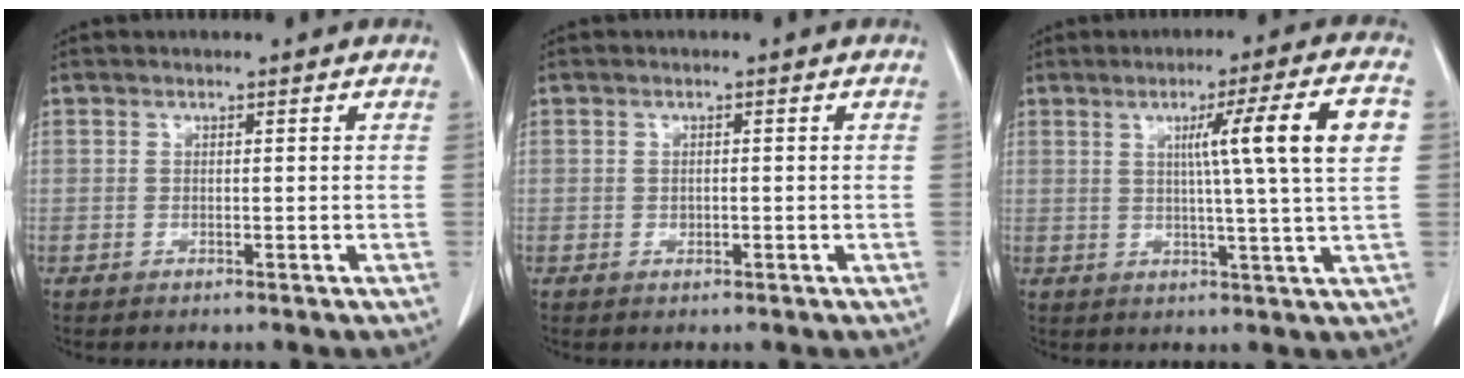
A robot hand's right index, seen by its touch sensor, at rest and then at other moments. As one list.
[{"total": 0.8, "force": [-0.1, 0.5, 0.5], "torque": [-0.008, 0.000, -0.001]}, {"total": 11.2, "force": [2.5, -1.5, 10.8], "torque": [-0.158, 0.005, 0.036]}]